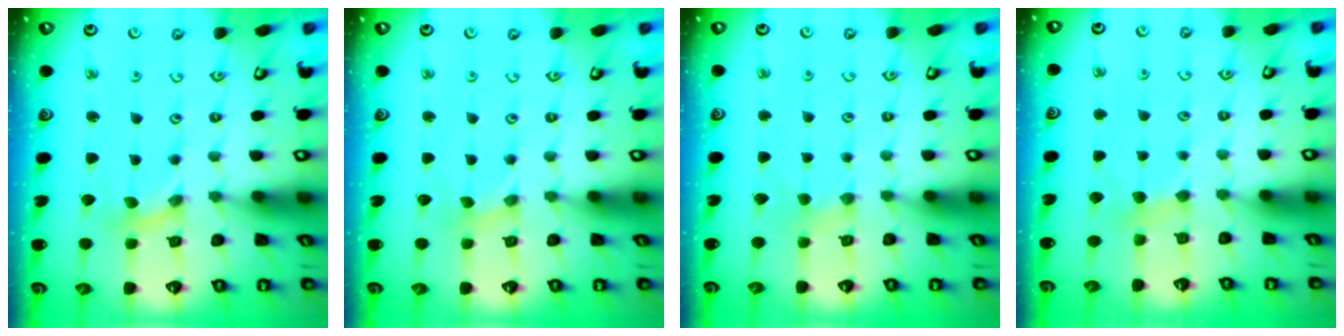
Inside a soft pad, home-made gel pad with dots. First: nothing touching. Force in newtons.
{"total": 0.0}
{"total": 2.4, "press": 2.4, "slide": 0.4}
{"total": 2.9, "press": 2.9, "slide": 0.5}